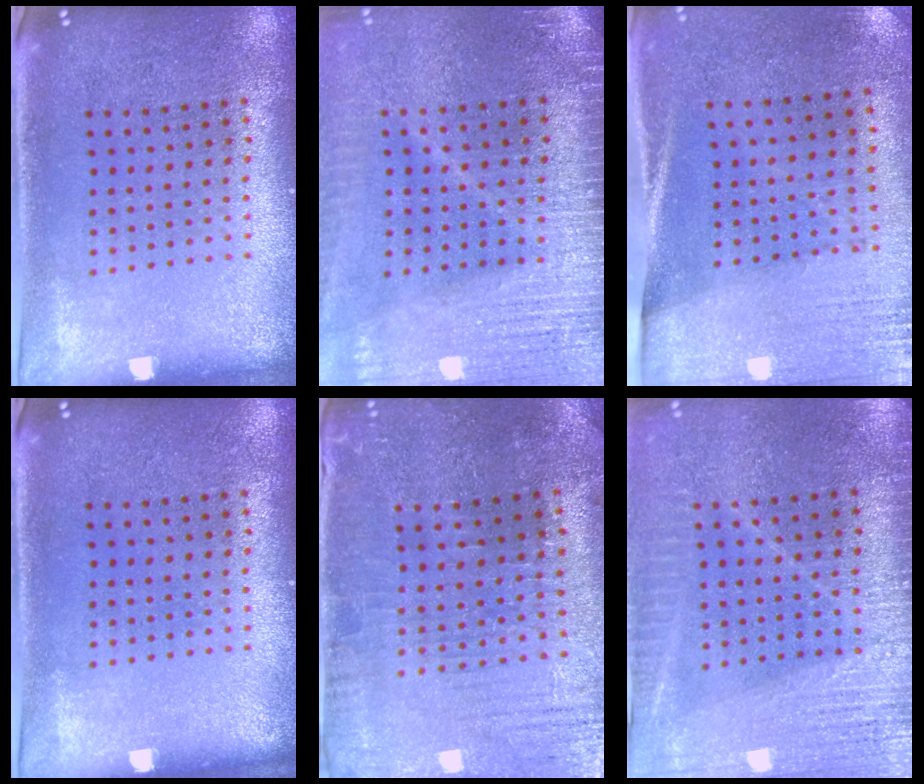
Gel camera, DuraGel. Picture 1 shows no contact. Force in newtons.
{"total": 3.8, "press": 3.3, "slide": 1.9}
{"total": 2.7, "press": 2.3, "slide": 1.4}
{"total": 0.0}
{"total": 0.9, "press": 0.8, "slide": 0.4}
{"total": 3.7, "press": 3.4, "slide": 1.5}